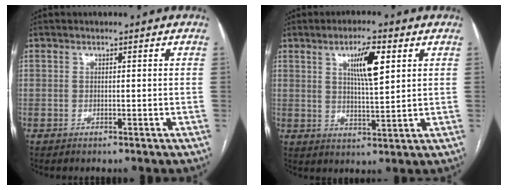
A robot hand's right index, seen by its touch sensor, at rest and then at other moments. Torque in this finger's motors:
{"motor_torque": [0.59, 0.47, 0.20, 0.10]}